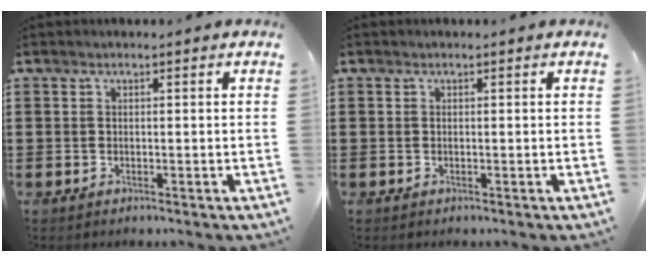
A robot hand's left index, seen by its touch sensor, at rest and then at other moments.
{"total": 0.0}